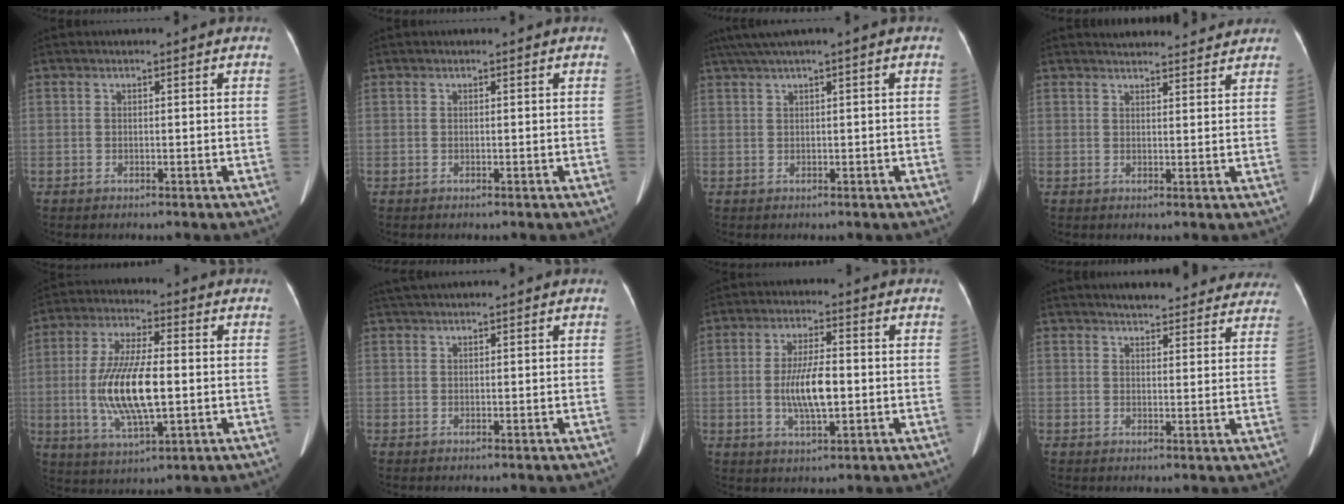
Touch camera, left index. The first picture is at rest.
{"total": 0.0}
{"total": 3.7, "force": [2.2, -0.4, 3.0], "torque": [-0.068, 0.024, 0.048]}
{"total": 9.8, "force": [9.3, 1.9, 2.3], "torque": [-0.023, 0.015, 0.107]}
{"total": 12.8, "force": [-1.3, 3.4, 12.3], "torque": [-0.251, -0.005, -0.018]}
{"total": 2.8, "force": [2.5, -0.1, 1.1], "torque": [-0.018, 0.028, 0.048]}
{"total": 7.4, "force": [-0.9, 1.8, 7.1], "torque": [-0.143, -0.002, -0.014]}
{"total": 18.1, "force": [16.6, 4.7, 5.6], "torque": [-0.055, 0.000, 0.188]}